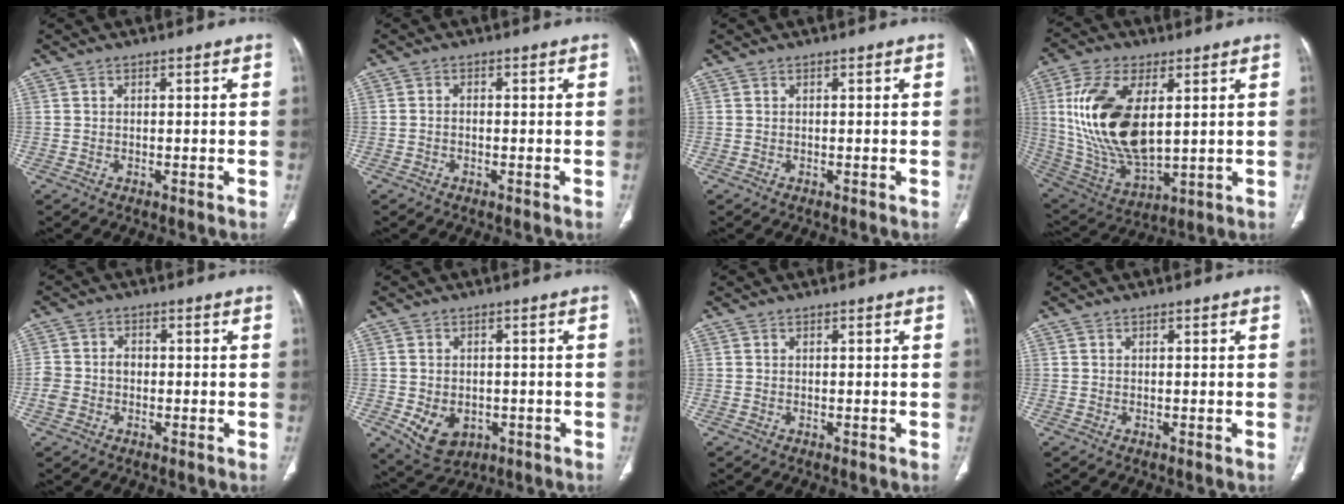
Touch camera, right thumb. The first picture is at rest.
{"total": 0.9, "force": [-0.3, 0.6, 0.6], "torque": [-0.008, 0.003, -0.008]}
{"total": 0.0}
{"total": 20.6, "force": [3.9, 10.4, 17.4], "torque": [-0.345, -0.023, 0.083]}
{"total": 4.6, "force": [-0.7, 3.7, 2.7], "torque": [-0.050, 0.019, -0.013]}
{"total": 8.0, "force": [-2.3, 5.9, 4.8], "torque": [-0.071, 0.007, -0.018]}
{"total": 0.0}
{"total": 0.0}